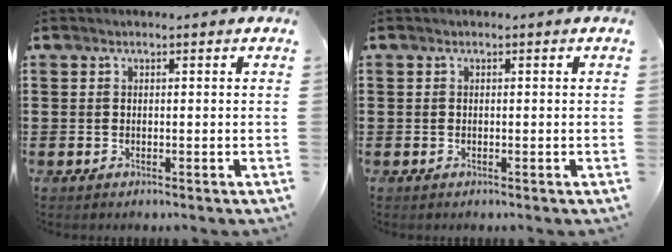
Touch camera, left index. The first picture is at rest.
{"total": 0.0}